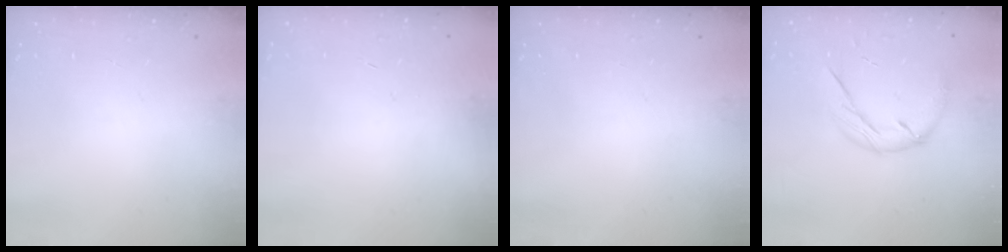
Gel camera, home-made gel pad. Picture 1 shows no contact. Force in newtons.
{"total": 0.6, "press": 0.5, "slide": 0.2}
{"total": 0.0}
{"total": 9.1, "press": 9.1, "slide": 0.6}